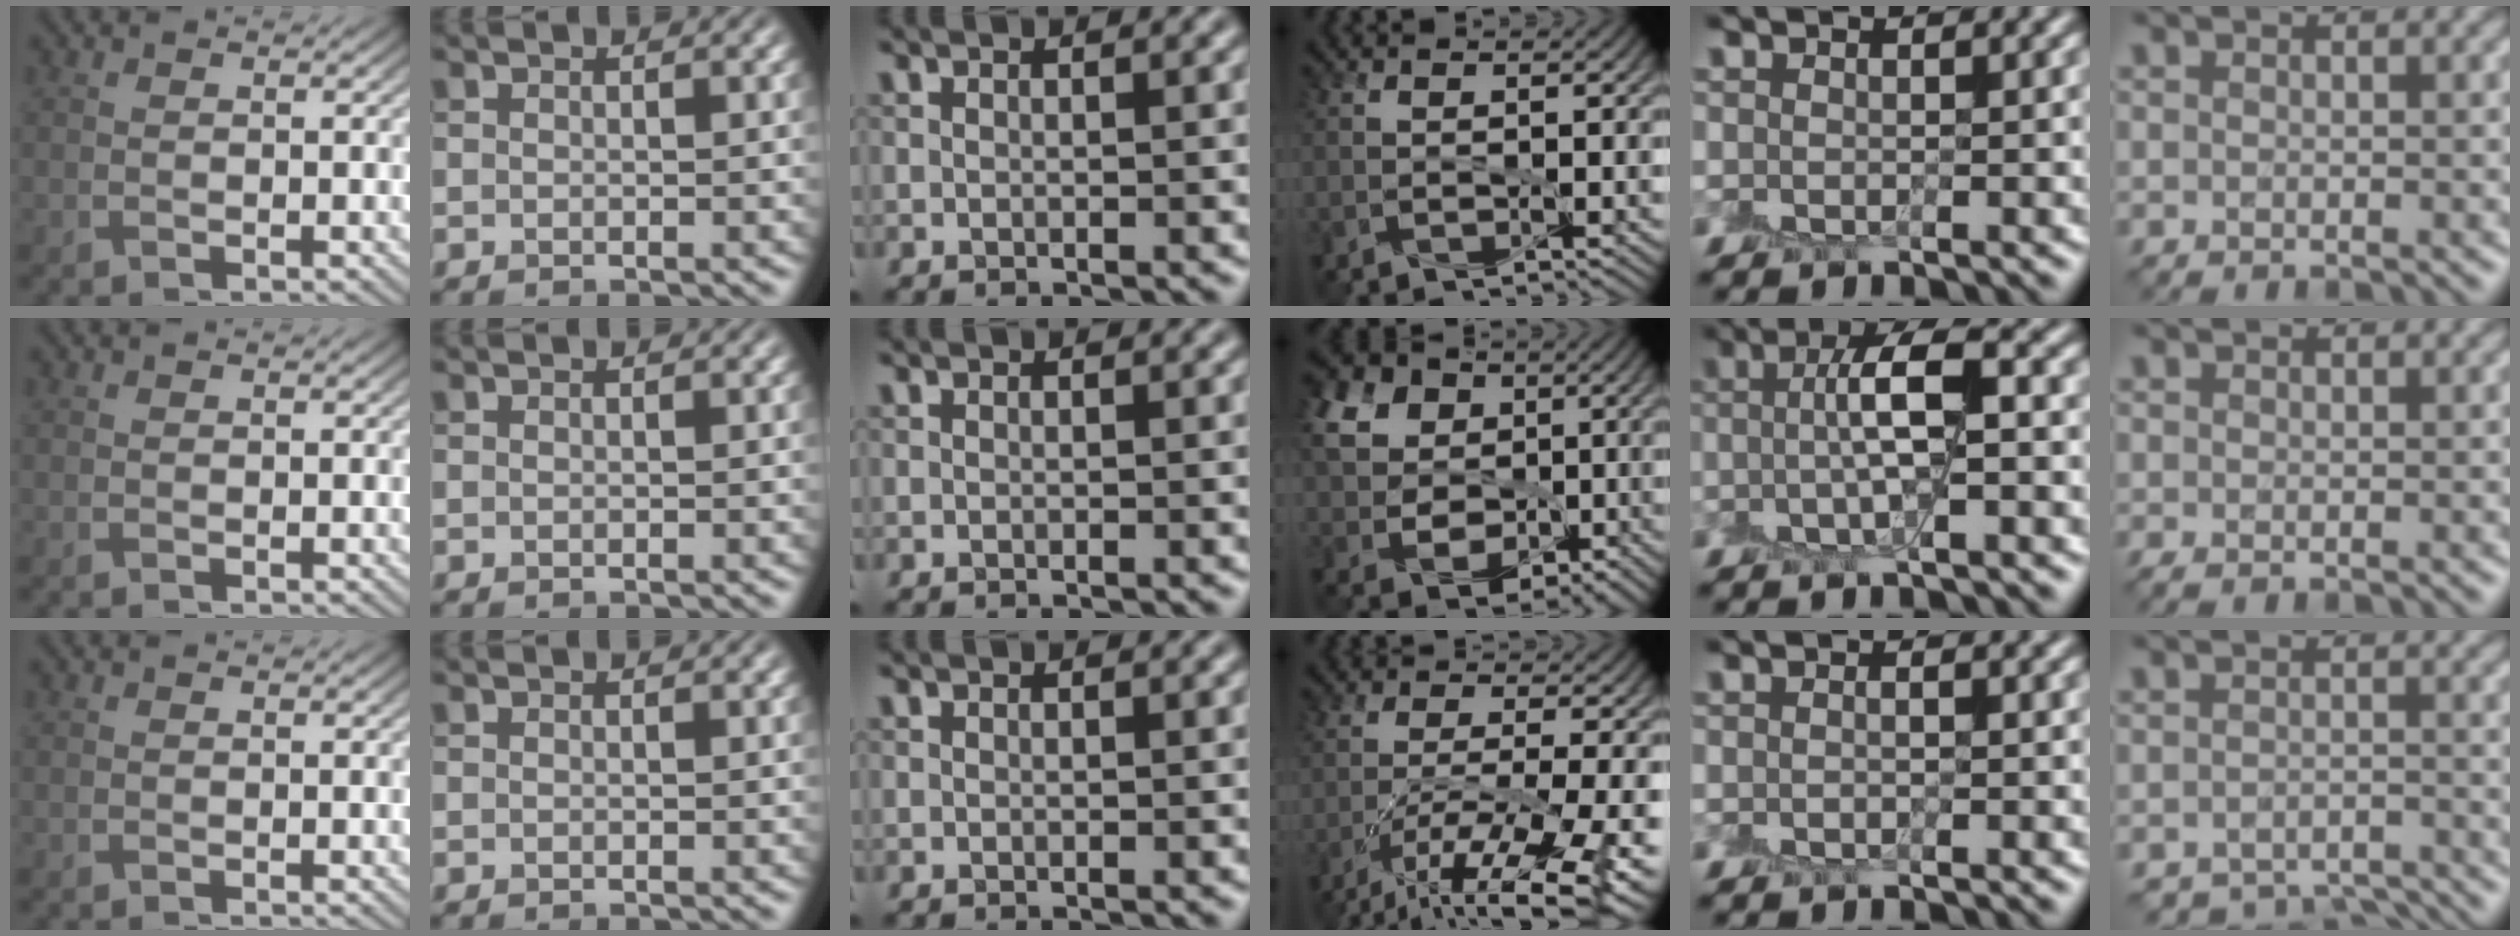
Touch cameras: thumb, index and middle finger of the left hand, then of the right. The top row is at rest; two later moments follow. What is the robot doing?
{"motion": "peel", "object": "sticky note"}